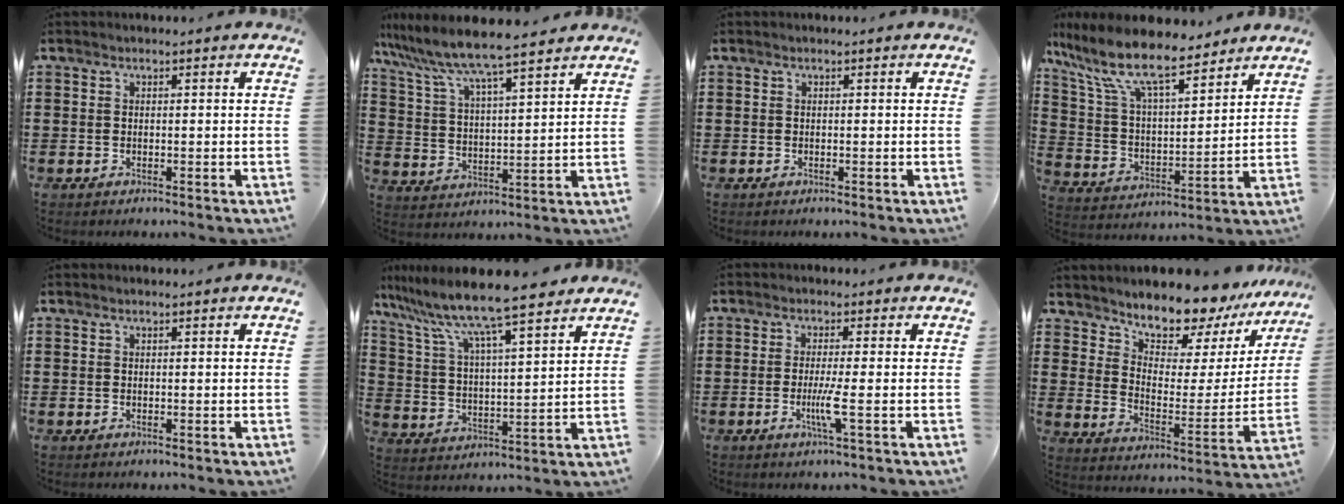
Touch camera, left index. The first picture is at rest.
{"total": 7.3, "force": [6.6, -0.1, 3.0], "torque": [-0.087, -0.038, 0.111]}
{"total": 0.0}
{"total": 11.6, "force": [9.2, 2.5, 6.7], "torque": [-0.170, -0.049, 0.156]}
{"total": 0.0}
{"total": 9.7, "force": [8.4, -0.1, 4.7], "torque": [-0.123, -0.046, 0.141]}
{"total": 4.2, "force": [-1.1, -0.5, 4.1], "torque": [-0.076, -0.015, -0.025]}
{"total": 9.5, "force": [9.1, 2.0, 1.8], "torque": [-0.056, -0.081, 0.160]}